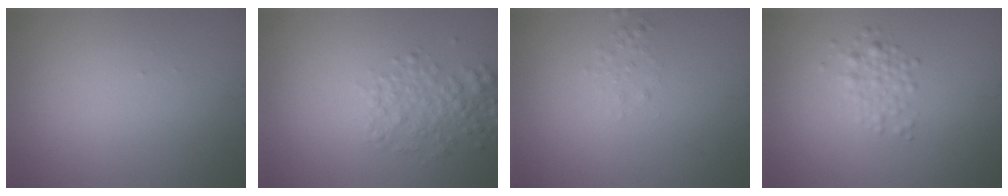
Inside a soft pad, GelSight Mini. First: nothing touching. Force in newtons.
{"total": 2.7, "press": 2.7, "slide": 0.1}
{"total": 0.8, "press": 0.8, "slide": 0.1}
{"total": 1.9, "press": 1.9, "slide": 0.1}